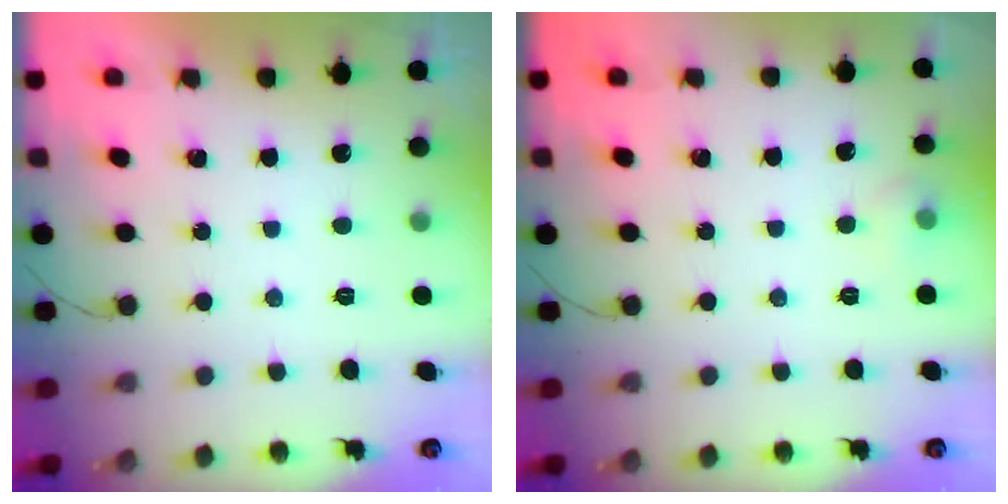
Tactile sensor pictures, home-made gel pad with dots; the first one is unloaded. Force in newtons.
{"total": 6.8, "press": 4.2, "slide": 5.3}